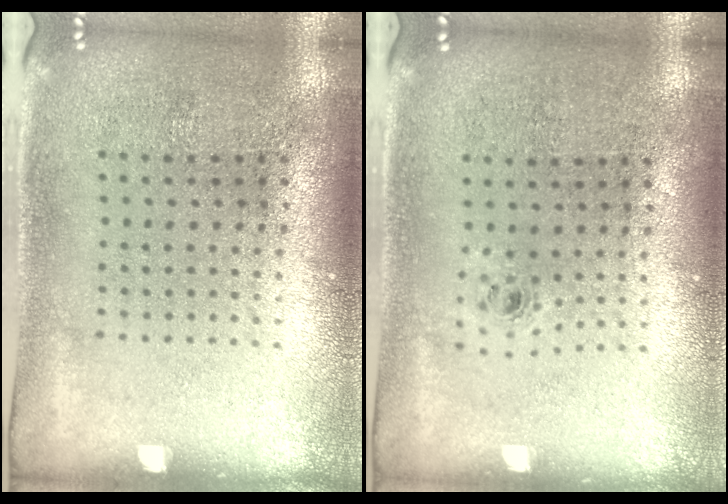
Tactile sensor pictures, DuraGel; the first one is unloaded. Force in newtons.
{"total": 0.5, "press": 0.3, "slide": 0.4}